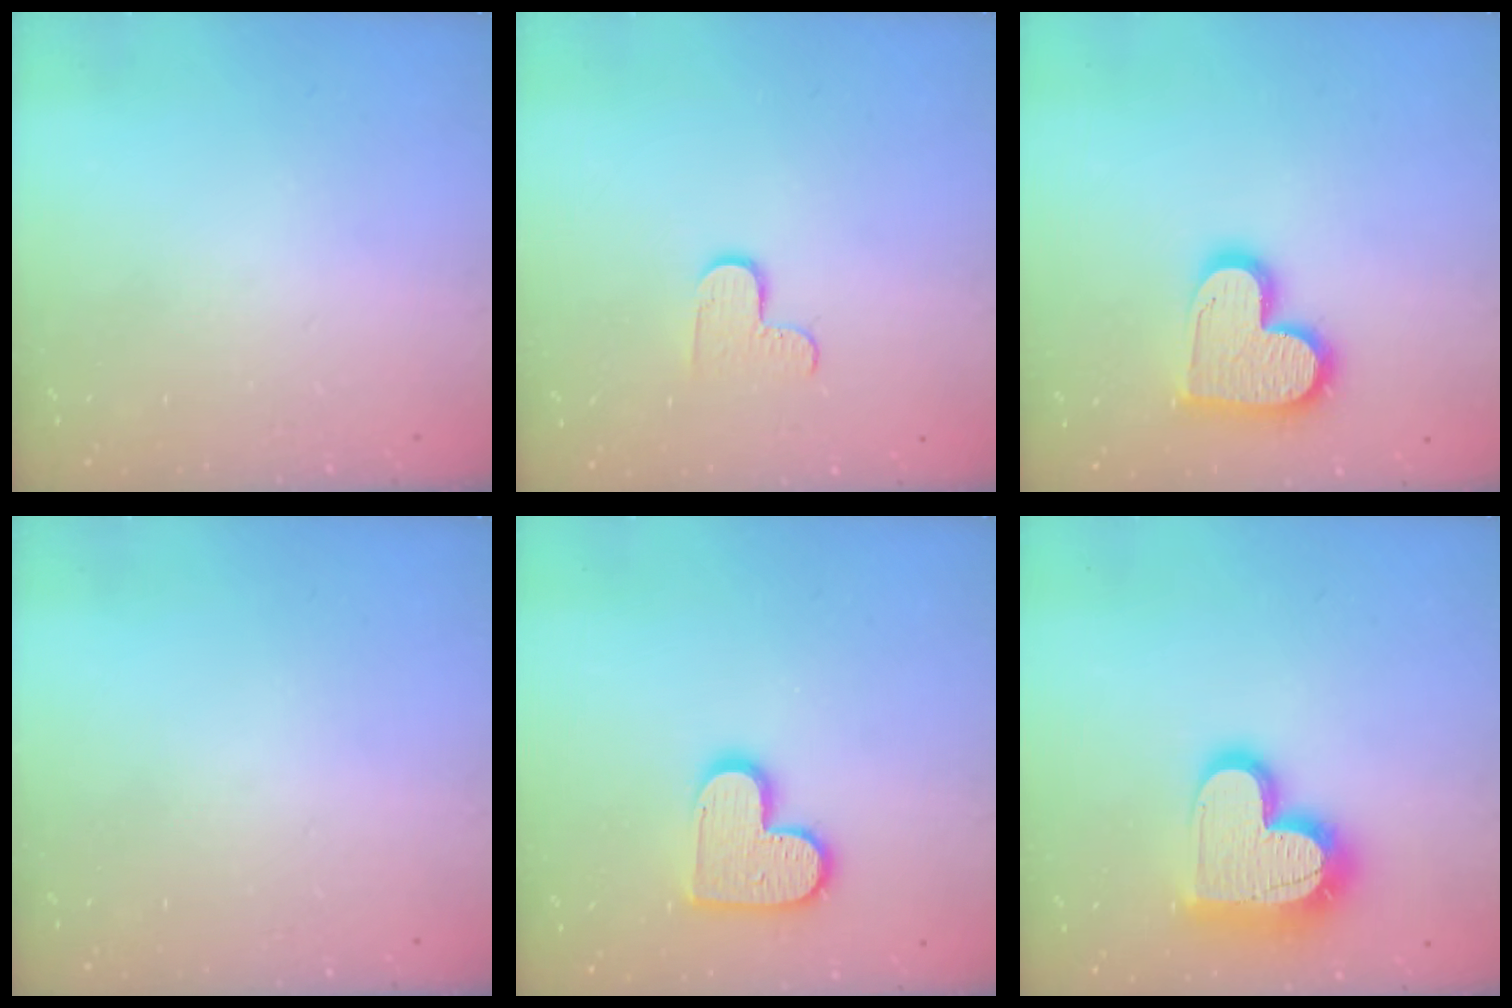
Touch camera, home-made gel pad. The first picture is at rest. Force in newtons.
{"total": 4.8, "press": 4.8, "slide": 0.4}
{"total": 15.1, "press": 15.1, "slide": 1.1}
{"total": 0.0}
{"total": 12.5, "press": 12.5, "slide": 0.7}
{"total": 19.2, "press": 19.2, "slide": 1.5}